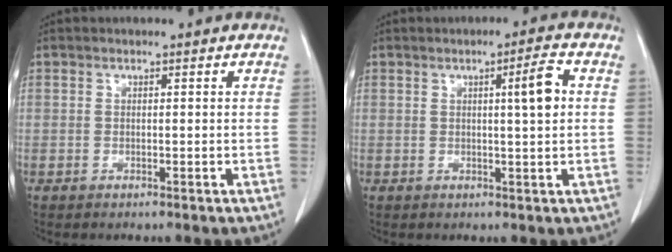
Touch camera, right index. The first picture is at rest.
{"total": 4.3, "force": [0.8, -0.2, 4.3], "torque": [-0.064, 0.000, 0.011]}